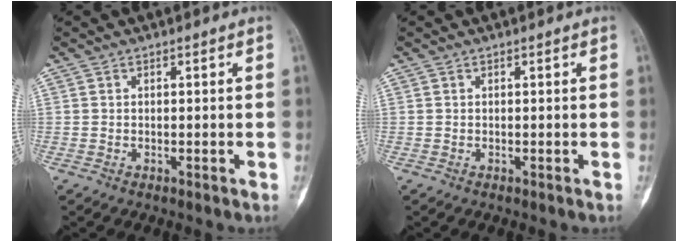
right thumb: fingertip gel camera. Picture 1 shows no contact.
{"total": 0.0}